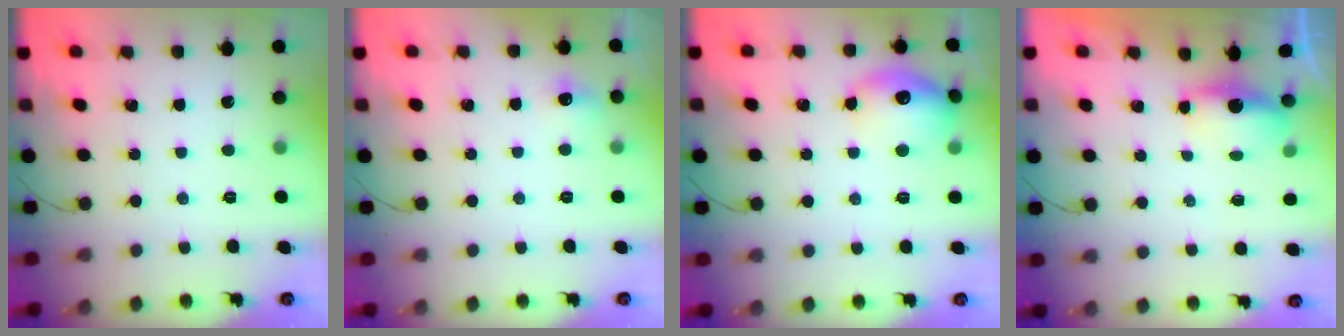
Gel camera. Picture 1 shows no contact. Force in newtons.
{"total": 5.9, "press": 5.6, "slide": 1.8}
{"total": 14.4, "press": 14.4, "slide": 1.1}
{"total": 6.2, "press": 4.3, "slide": 4.6}